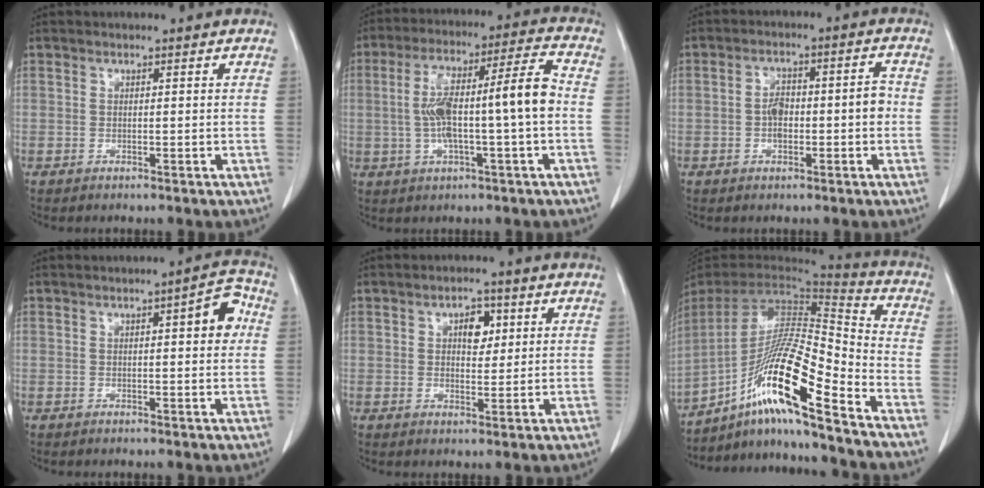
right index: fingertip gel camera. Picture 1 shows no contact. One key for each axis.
{"total": 13.2, "fx": -0.8, "fy": 1.2, "fz": 13.1, "tx": -0.232, "ty": 0.031, "tz": -0.012}
{"total": 5.9, "fx": -1.0, "fy": 2.3, "fz": 5.3, "tx": -0.094, "ty": 0.027, "tz": -0.013}
{"total": 4.8, "fx": 0.9, "fy": 1.2, "fz": 4.6, "tx": -0.057, "ty": 0.013, "tz": 0.007}
{"total": 4.0, "fx": 1.4, "fy": 2.2, "fz": 3.0, "tx": -0.044, "ty": 0.007, "tz": 0.022}
{"total": 18.8, "fx": -12.0, "fy": 0.2, "fz": 14.5, "tx": -0.289, "ty": -0.010, "tz": -0.224}